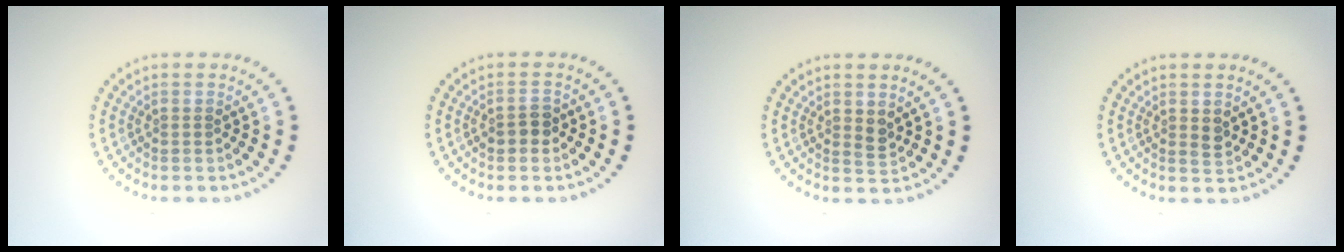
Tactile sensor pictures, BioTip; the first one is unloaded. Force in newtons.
{"total": 1.6, "press": 1.5, "slide": 0.3}
{"total": 1.1, "press": 1.0, "slide": 0.4}
{"total": 1.1, "press": 1.0, "slide": 0.3}